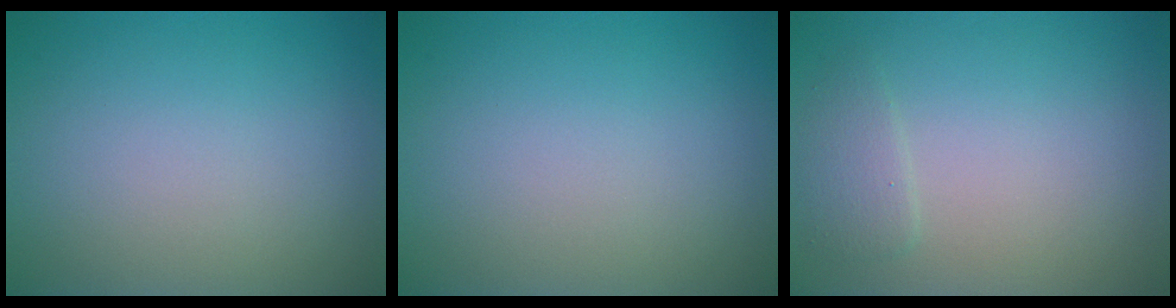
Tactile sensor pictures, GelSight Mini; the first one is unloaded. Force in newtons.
{"total": 0.0}
{"total": 1.4, "press": 1.4, "slide": 0.1}